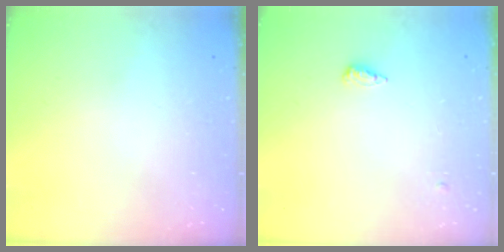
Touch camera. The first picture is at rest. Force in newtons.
{"total": 8.7, "press": 5.7, "slide": 6.5}